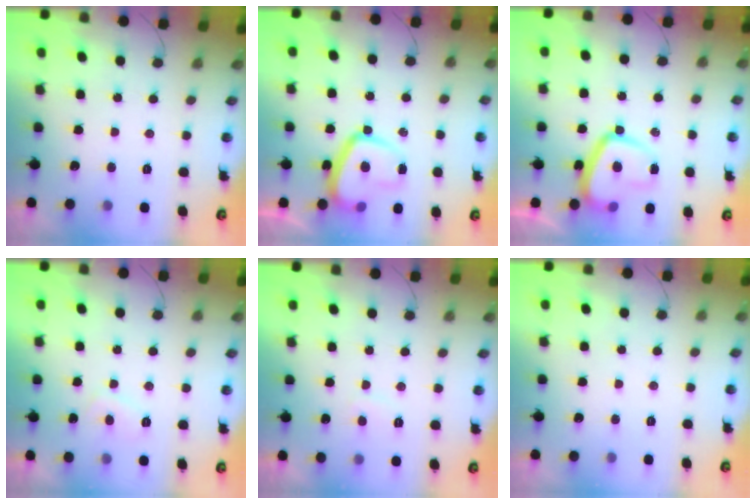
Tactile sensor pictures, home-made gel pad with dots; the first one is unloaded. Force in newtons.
{"total": 12.3, "press": 12.3, "slide": 1.2}
{"total": 12.3, "press": 12.3, "slide": 1.2}
{"total": 2.4, "press": 2.2, "slide": 0.9}
{"total": 1.8, "press": 1.7, "slide": 0.6}
{"total": 0.0}